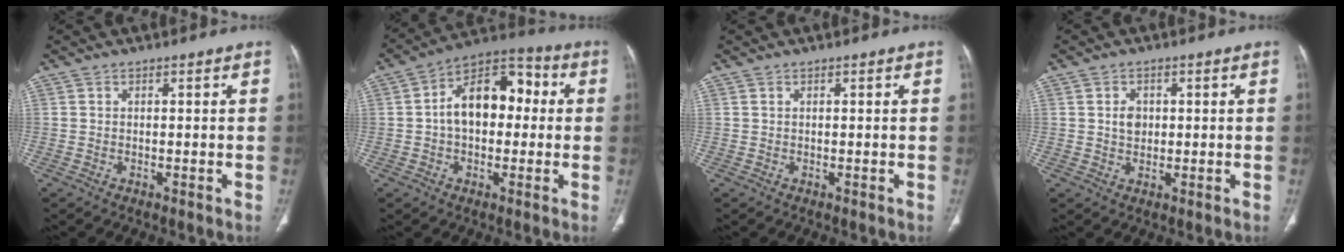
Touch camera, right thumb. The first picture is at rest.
{"total": 13.8, "force": [0.9, 8.9, 10.6], "torque": [-0.138, 0.041, 0.001]}
{"total": 0.0}
{"total": 2.8, "force": [0.4, 2.2, 1.7], "torque": [-0.016, 0.001, 0.007]}